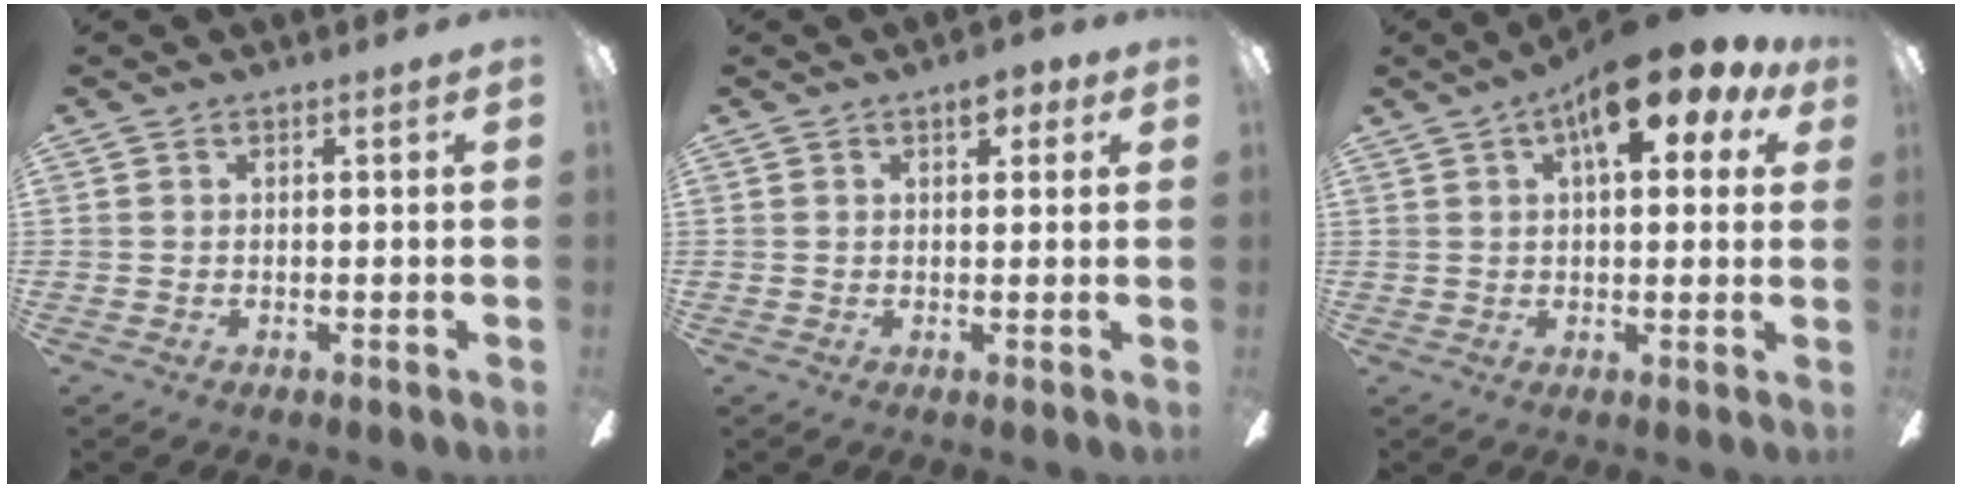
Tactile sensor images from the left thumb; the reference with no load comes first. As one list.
[{"total": 3.9, "force": [2.3, 2.0, 2.5], "torque": [-0.021, -0.007, 0.033]}, {"total": 14.7, "force": [7.5, 5.5, 11.4], "torque": [-0.163, -0.024, 0.118]}]